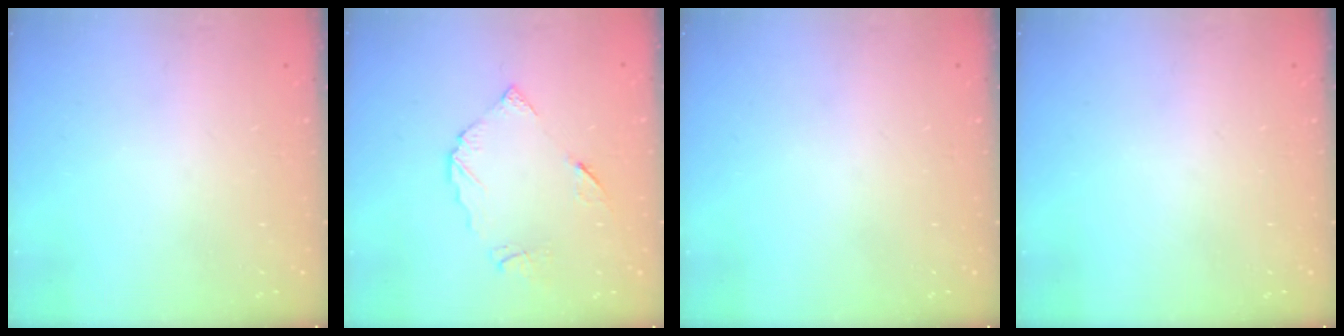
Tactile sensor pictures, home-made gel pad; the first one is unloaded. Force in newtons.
{"total": 7.7, "press": 7.7, "slide": 0.5}
{"total": 0.0}
{"total": 0.0}